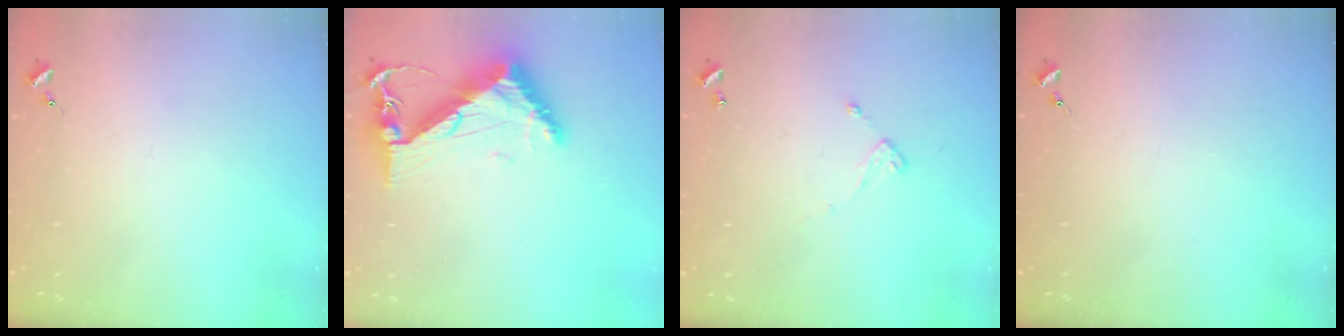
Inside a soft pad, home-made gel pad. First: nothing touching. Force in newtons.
{"total": 9.0, "press": 8.9, "slide": 0.6}
{"total": 5.8, "press": 5.8, "slide": 0.5}
{"total": 0.0}